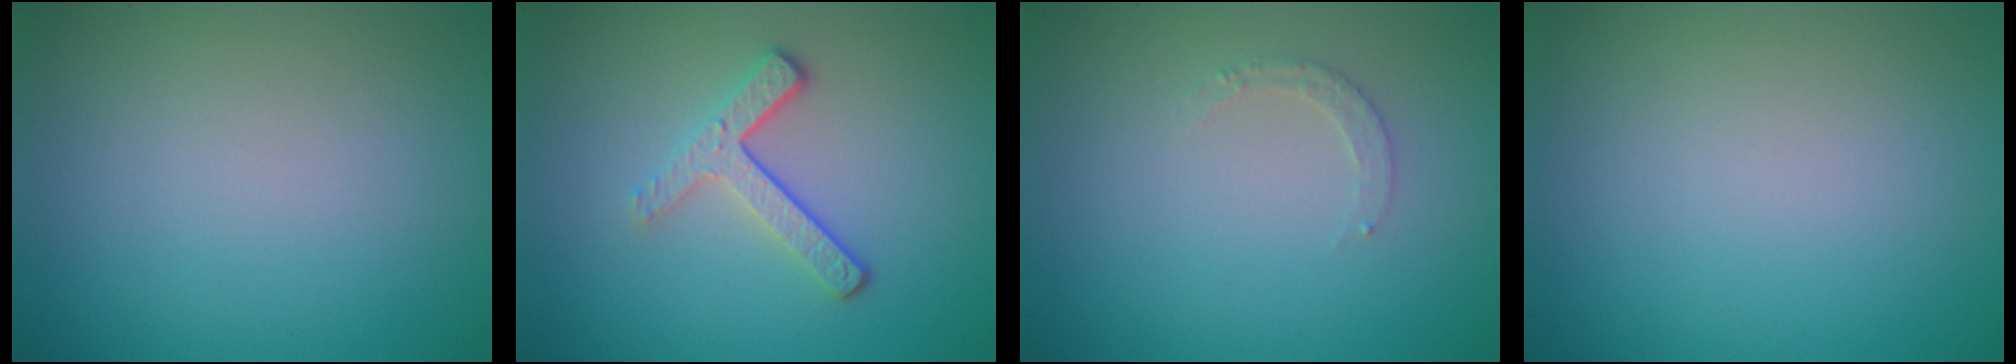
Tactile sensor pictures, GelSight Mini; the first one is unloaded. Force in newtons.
{"total": 3.4, "press": 2.3, "slide": 2.5}
{"total": 1.3, "press": 1.2, "slide": 0.2}
{"total": 0.0}